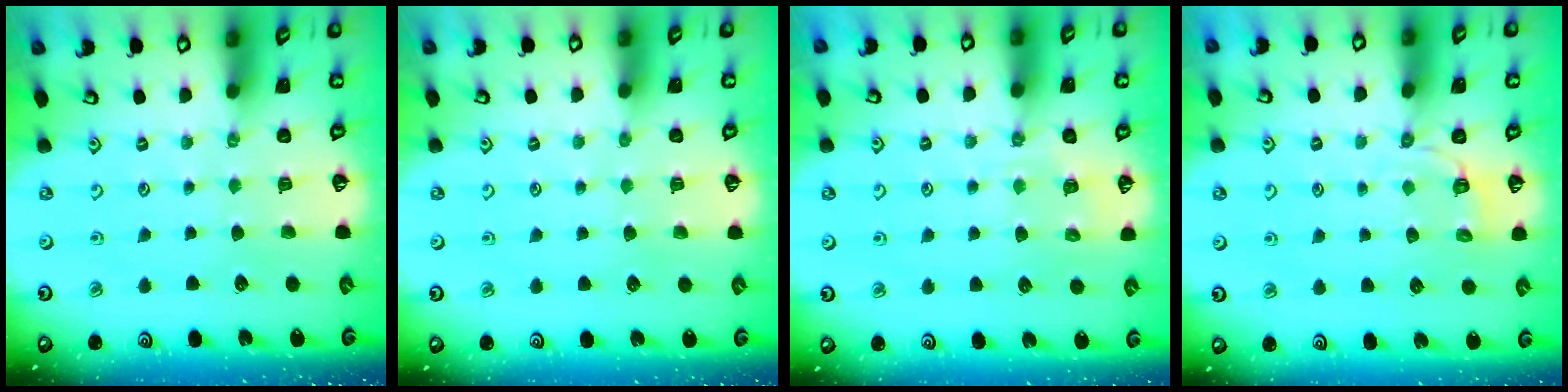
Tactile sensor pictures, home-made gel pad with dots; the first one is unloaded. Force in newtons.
{"total": 0.9, "press": 0.9, "slide": 0.1}
{"total": 4.5, "press": 4.4, "slide": 0.6}
{"total": 2.7, "press": 1.4, "slide": 2.3}